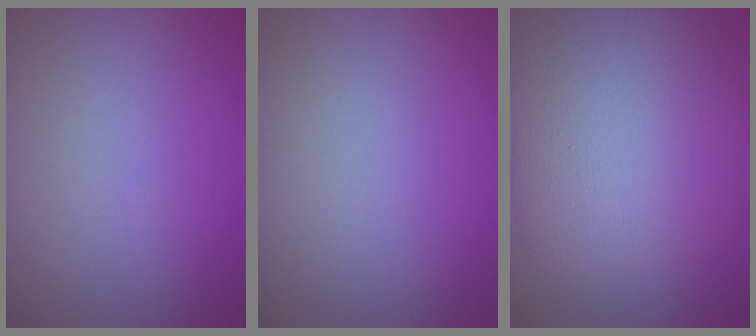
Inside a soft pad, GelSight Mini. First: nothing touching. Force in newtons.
{"total": 0.0}
{"total": 11.6, "press": 11.6, "slide": 0.3}